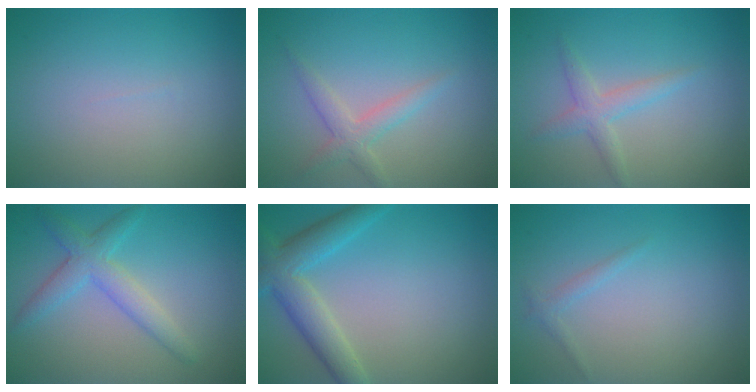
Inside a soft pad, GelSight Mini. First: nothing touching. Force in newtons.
{"total": 2.2, "press": 2.2, "slide": 0.0}
{"total": 2.1, "press": 2.1, "slide": 0.1}
{"total": 3.4, "press": 3.4, "slide": 0.1}
{"total": 4.8, "press": 4.8, "slide": 0.2}
{"total": 0.9, "press": 0.9, "slide": 0.1}